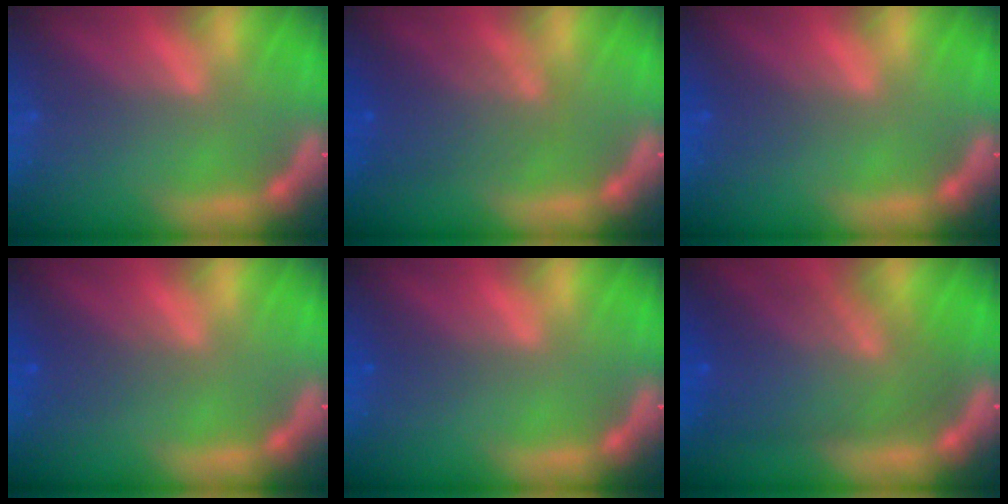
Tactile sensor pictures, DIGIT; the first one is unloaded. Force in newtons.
{"total": 4.5}
{"total": 1.5}
{"total": 2.0}
{"total": 0.9}
{"total": 9.5}